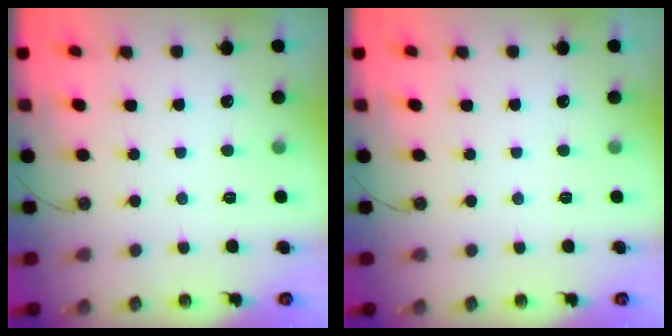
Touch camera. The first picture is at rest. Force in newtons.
{"total": 0.0}